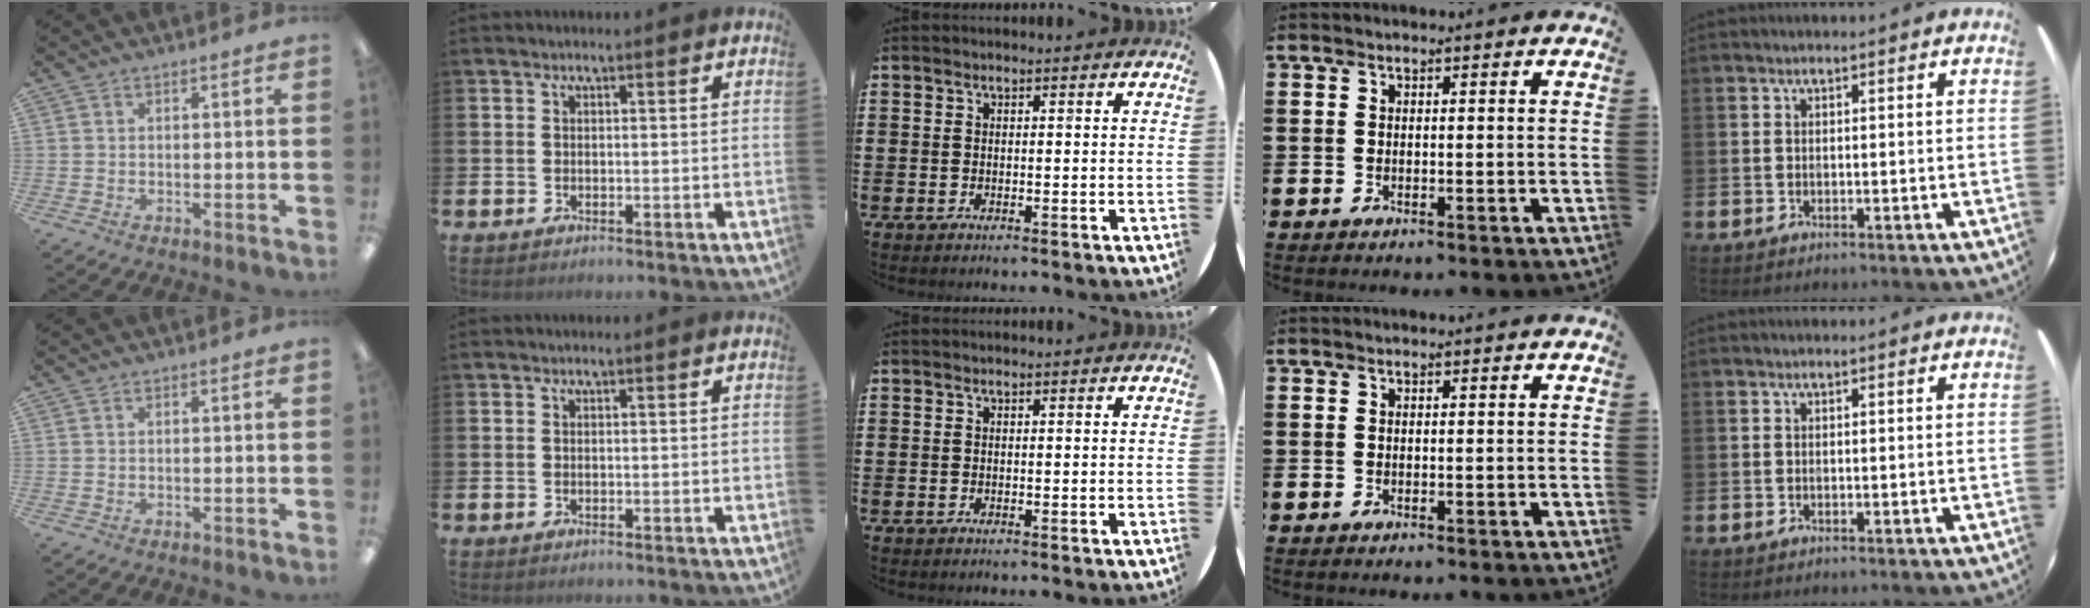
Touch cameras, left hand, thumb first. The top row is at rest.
{}